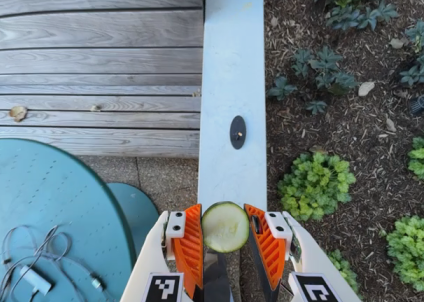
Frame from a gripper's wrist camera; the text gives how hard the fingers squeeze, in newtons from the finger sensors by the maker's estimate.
{"total": 13.2, "left": 13.8, "right": 12.6}